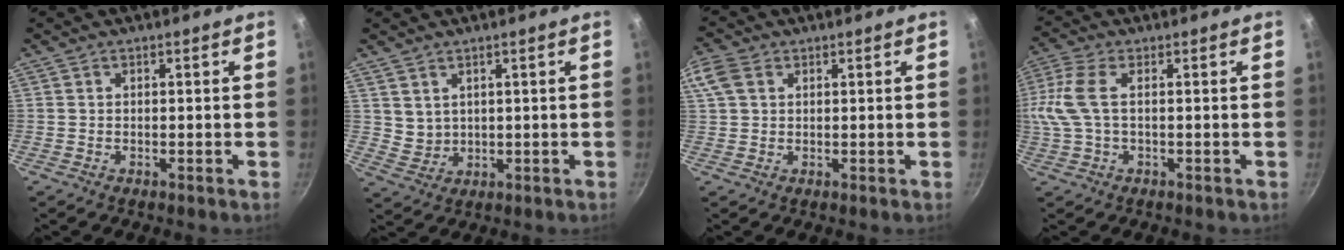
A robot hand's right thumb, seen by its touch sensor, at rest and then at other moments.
{"total": 3.3, "force": [1.8, 2.6, 1.0], "torque": [-0.004, -0.007, 0.047]}
{"total": 4.9, "force": [1.9, 3.5, 2.9], "torque": [-0.061, 0.008, 0.035]}
{"total": 8.8, "force": [0.3, 3.8, 7.9], "torque": [-0.189, 0.013, 0.004]}